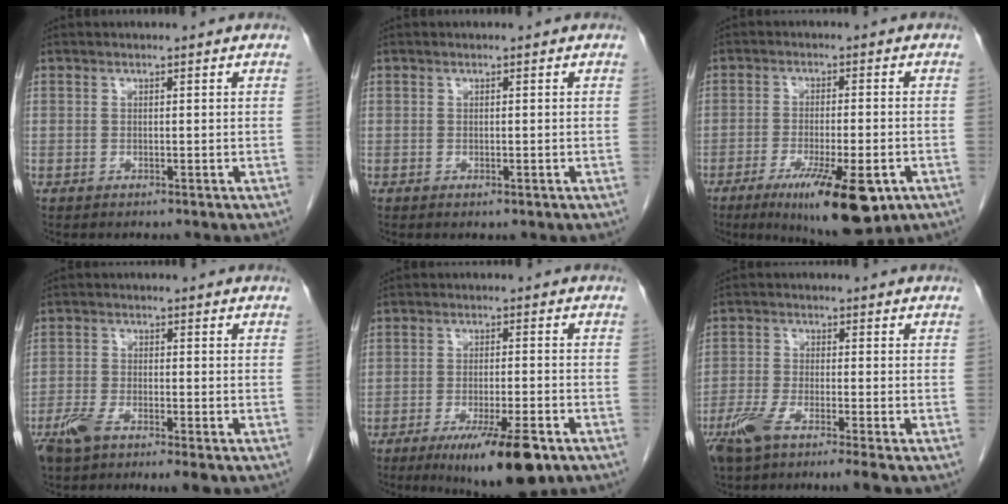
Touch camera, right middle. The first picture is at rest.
{"total": 0.7, "force": [-0.4, 0.4, 0.5], "torque": [-0.008, -0.001, -0.002]}
{"total": 12.8, "force": [-6.9, 2.6, 10.5], "torque": [-0.148, -0.022, -0.099]}
{"total": 6.7, "force": [-4.4, 1.6, 4.8], "torque": [-0.088, -0.011, -0.078]}
{"total": 11.4, "force": [-6.9, 1.7, 8.9], "torque": [-0.135, -0.021, -0.103]}
{"total": 6.4, "force": [-4.3, 0.4, 4.7], "torque": [-0.095, -0.010, -0.083]}